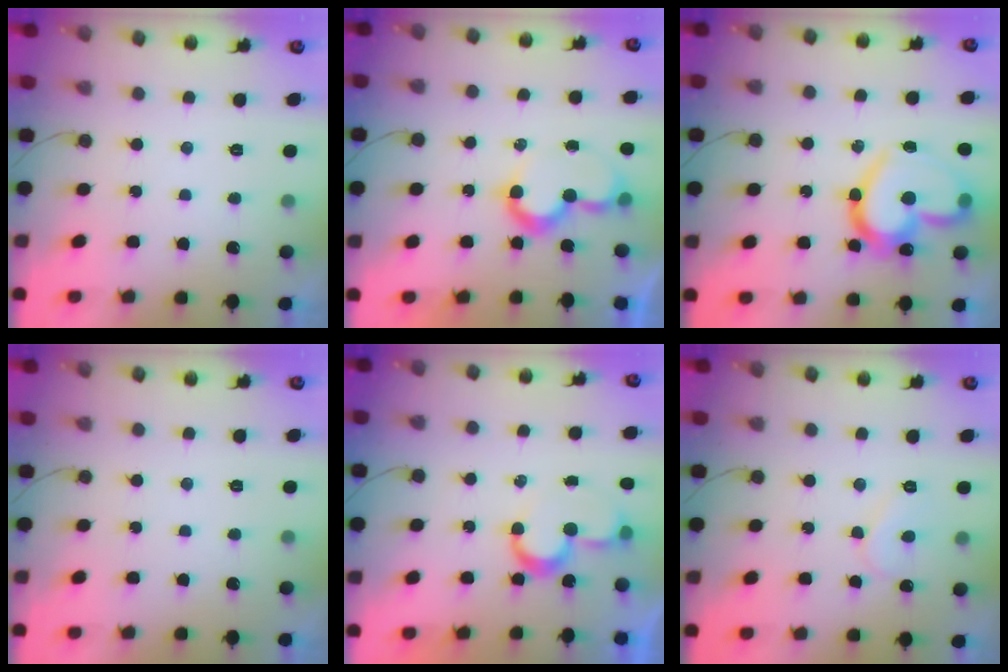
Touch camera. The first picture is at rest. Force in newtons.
{"total": 8.2, "press": 8.2, "slide": 0.3}
{"total": 23.3, "press": 23.2, "slide": 2.0}
{"total": 0.0}
{"total": 7.8, "press": 7.8, "slide": 0.2}
{"total": 6.5, "press": 6.5, "slide": 0.5}